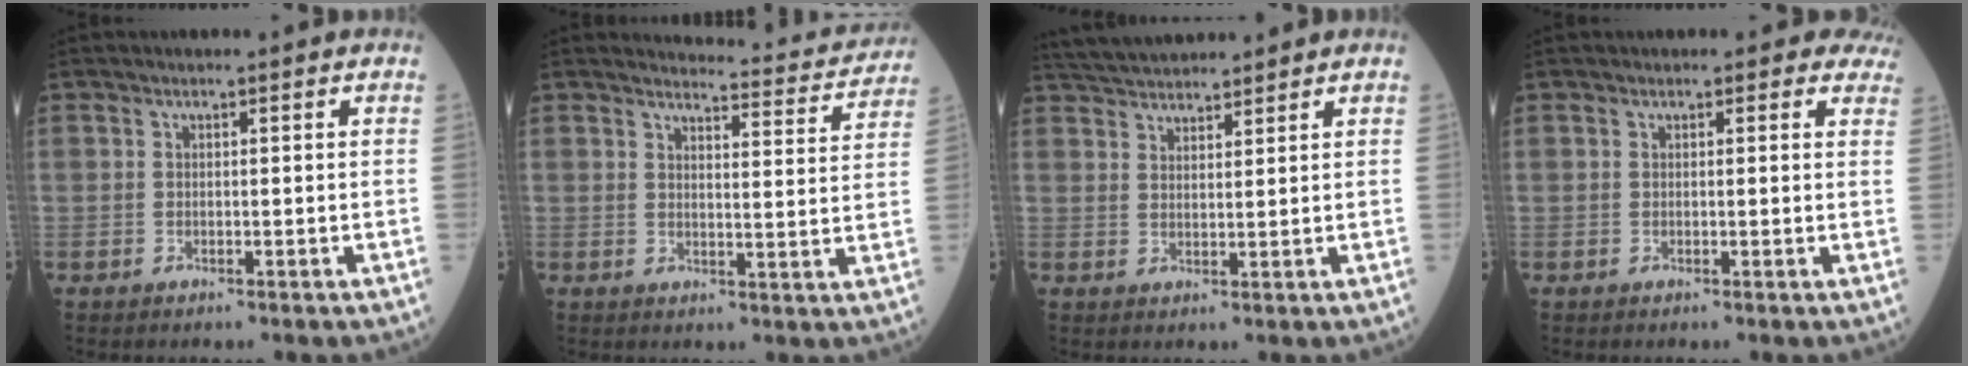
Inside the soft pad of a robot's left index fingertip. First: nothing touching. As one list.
[{"total": 12.7, "force": [12.5, 1.4, 1.9], "torque": [-0.008, -0.043, 0.126]}, {"total": 7.6, "force": [7.3, 0.7, 2.0], "torque": [-0.043, 0.031, 0.129]}, {"total": 5.9, "force": [5.4, 2.2, 1.1], "torque": [0.021, 0.001, 0.033]}]